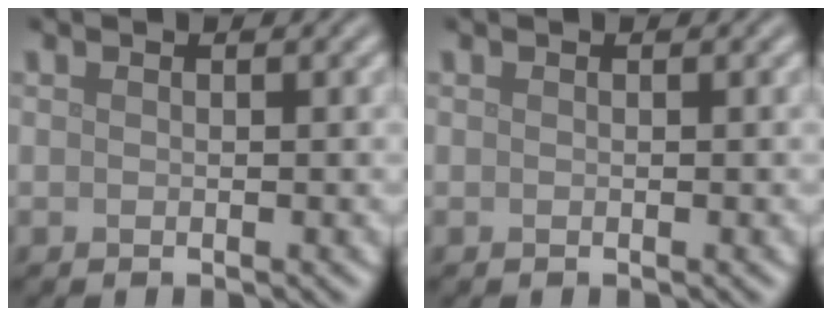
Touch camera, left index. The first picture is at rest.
{"total": 0.0}